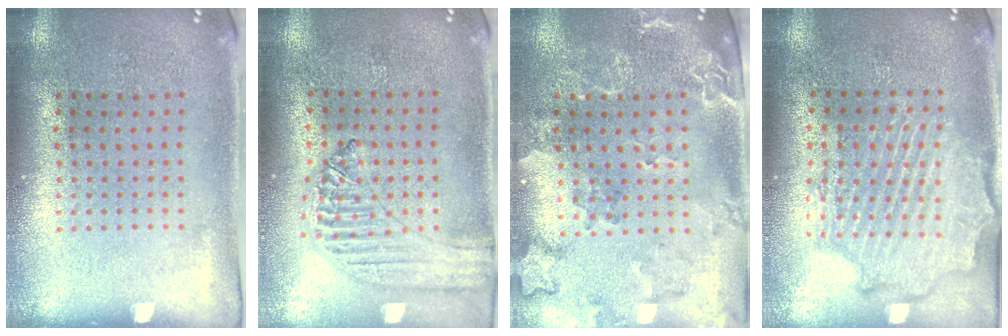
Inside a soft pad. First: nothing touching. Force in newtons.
{"total": 1.3, "press": 1.3, "slide": 0.1}
{"total": 2.1, "press": 2.0, "slide": 0.8}
{"total": 2.2, "press": 2.1, "slide": 0.5}